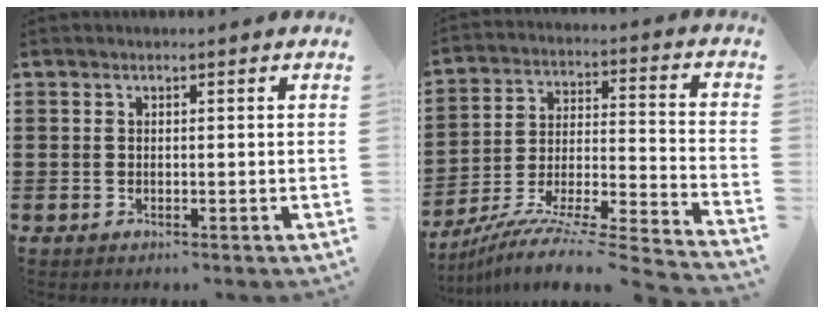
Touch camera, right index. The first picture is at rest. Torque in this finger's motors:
{"motor_torque": [-0.53, 1.40, -1.05, -0.11]}